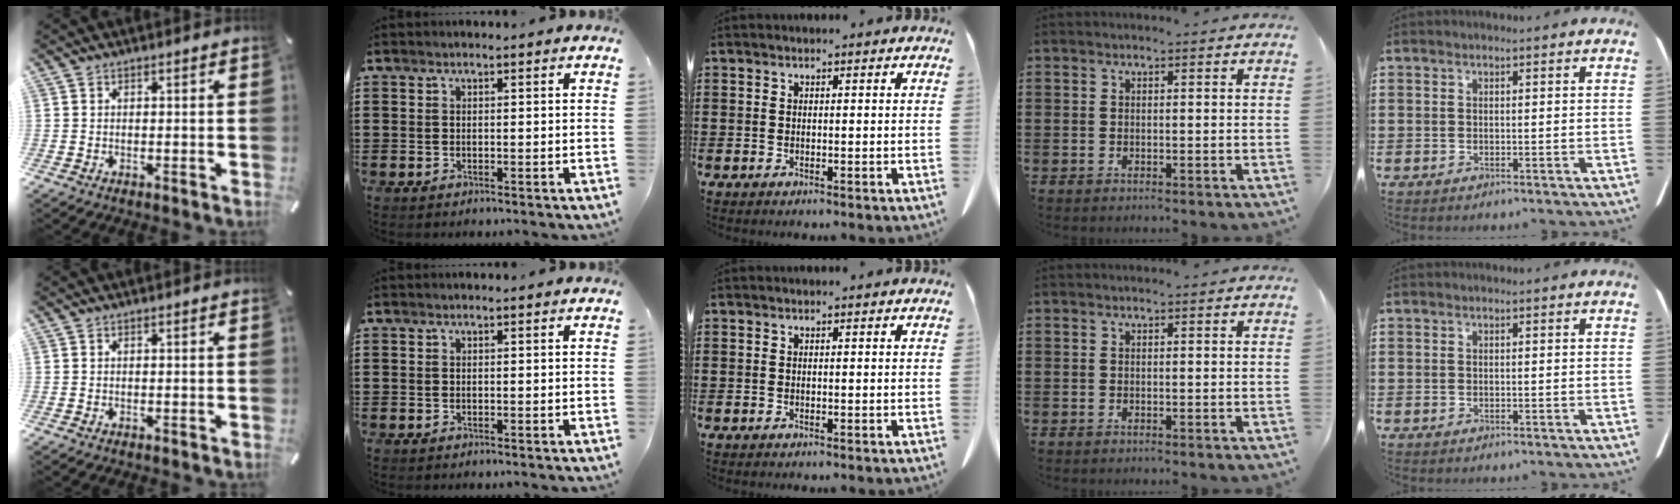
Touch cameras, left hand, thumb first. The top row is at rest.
{}